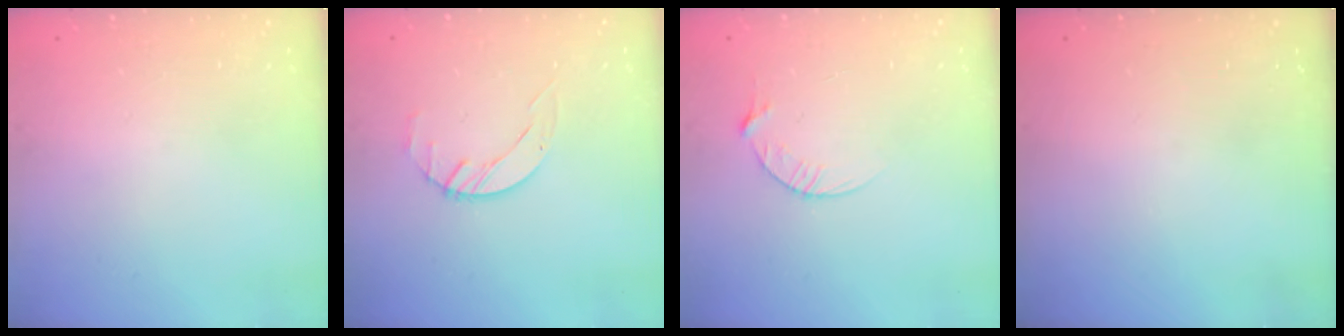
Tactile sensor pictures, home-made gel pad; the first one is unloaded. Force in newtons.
{"total": 2.0, "press": 2.0, "slide": 0.3}
{"total": 4.5, "press": 4.5, "slide": 0.5}
{"total": 0.0}